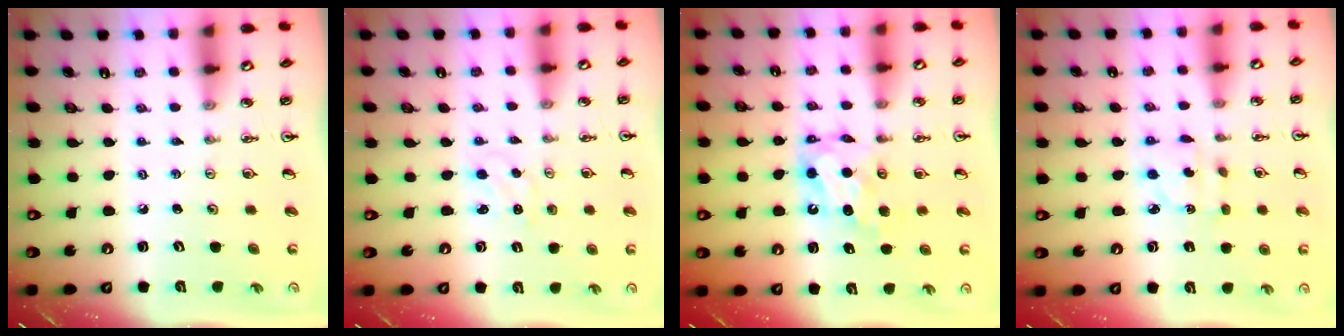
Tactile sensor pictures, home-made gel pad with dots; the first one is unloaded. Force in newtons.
{"total": 1.2, "press": 1.1, "slide": 0.2}
{"total": 7.2, "press": 7.2, "slide": 0.6}
{"total": 2.9, "press": 2.9, "slide": 0.1}